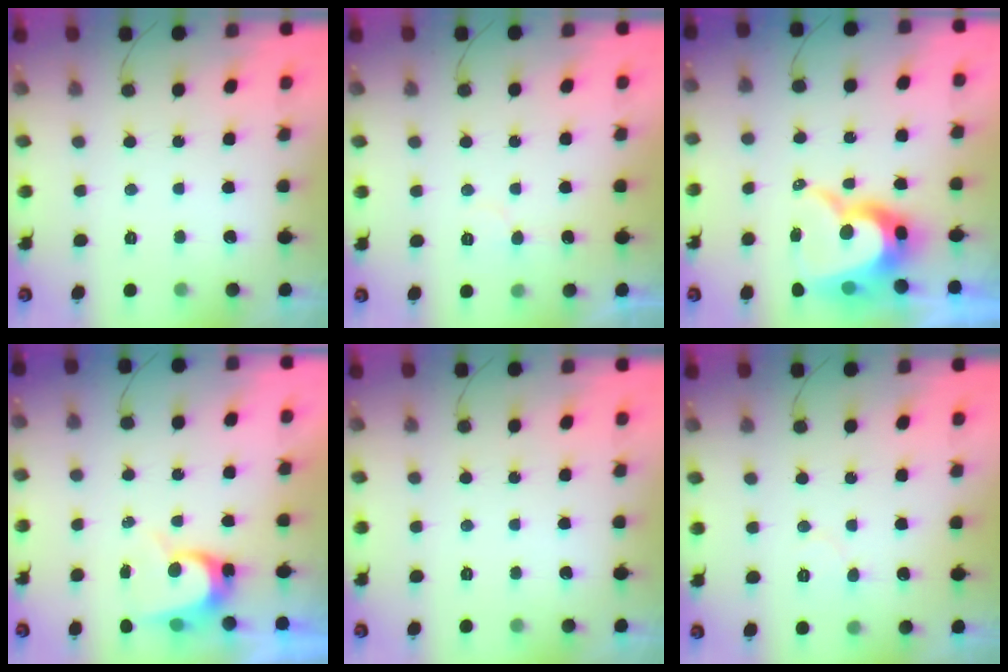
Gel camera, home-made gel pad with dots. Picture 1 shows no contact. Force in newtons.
{"total": 5.5, "press": 5.5, "slide": 0.3}
{"total": 14.5, "press": 14.4, "slide": 0.9}
{"total": 8.1, "press": 8.0, "slide": 0.9}
{"total": 0.0}
{"total": 4.8, "press": 4.8, "slide": 0.6}